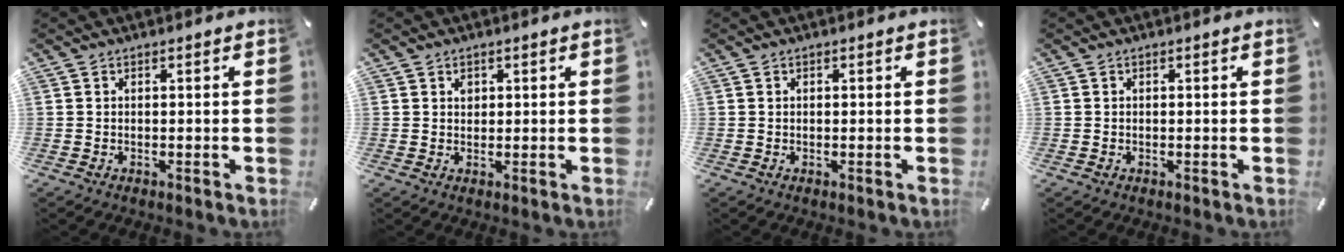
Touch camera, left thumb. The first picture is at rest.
{"total": 1.4, "force": [0.5, 1.3, 0.4], "torque": [0.007, -0.004, 0.006]}
{"total": 0.0}
{"total": 0.0}